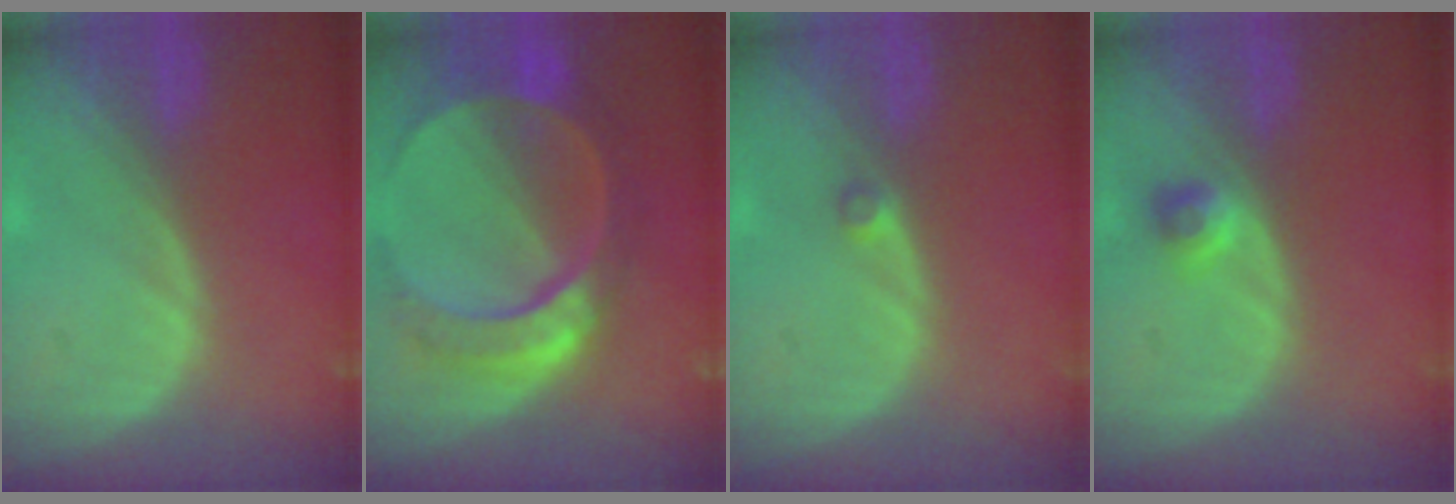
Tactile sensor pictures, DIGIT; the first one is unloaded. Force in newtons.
{"total": 10.8, "press": 9.2, "slide": 5.7}
{"total": 1.1, "press": 1.0, "slide": 0.6}
{"total": 2.4, "press": 2.1, "slide": 1.2}